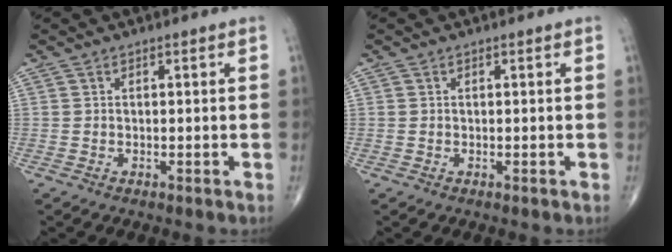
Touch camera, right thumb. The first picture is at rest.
{"total": 0.0}